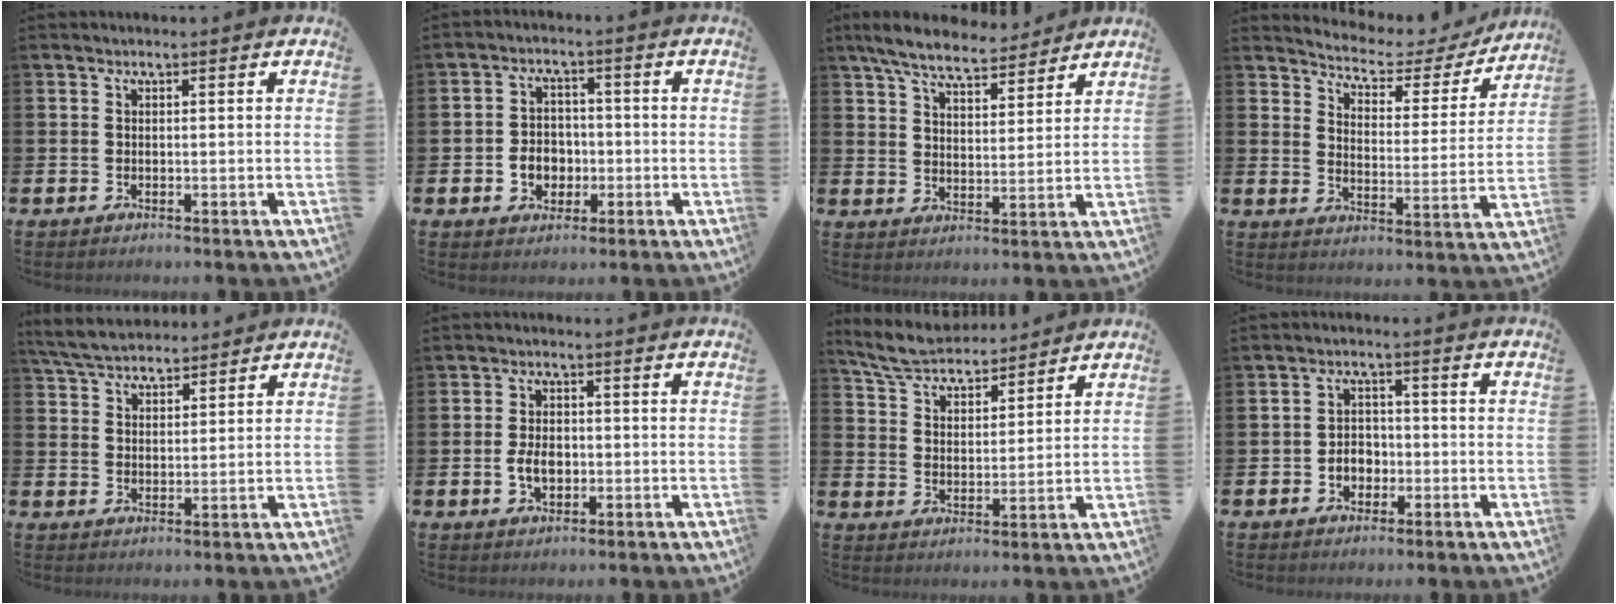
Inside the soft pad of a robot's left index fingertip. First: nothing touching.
{"total": 4.1, "force": [-1.0, 3.5, 1.8], "torque": [-0.024, 0.001, -0.027]}
{"total": 7.3, "force": [6.6, 1.9, 2.4], "torque": [-0.066, -0.027, 0.118]}
{"total": 4.9, "force": [4.6, 1.5, 0.9], "torque": [-0.040, -0.041, 0.070]}
{"total": 5.3, "force": [5.1, 1.2, 1.0], "torque": [-0.044, -0.014, 0.095]}
{"total": 3.6, "force": [-0.5, 2.4, 2.7], "torque": [-0.042, 0.002, -0.012]}
{"total": 6.4, "force": [6.1, 1.3, 1.4], "torque": [-0.058, -0.024, 0.112]}
{"total": 3.1, "force": [-1.1, 2.5, 1.4], "torque": [-0.022, 0.003, -0.027]}